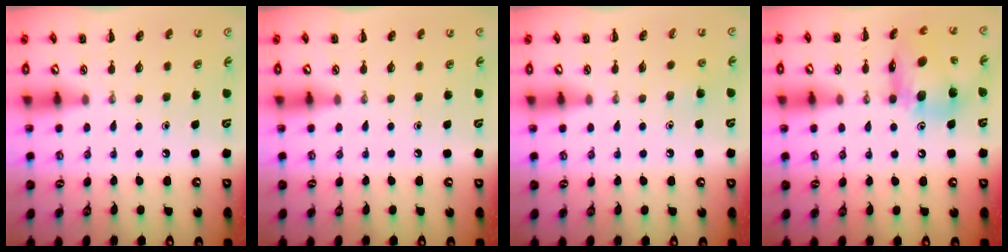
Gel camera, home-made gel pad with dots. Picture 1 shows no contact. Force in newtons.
{"total": 0.0}
{"total": 2.4, "press": 2.3, "slide": 0.9}
{"total": 14.8, "press": 14.7, "slide": 2.3}